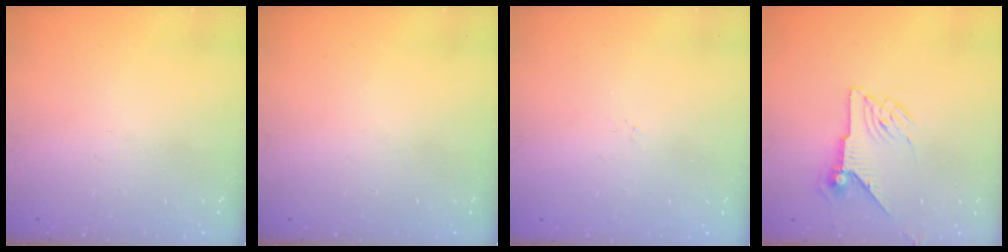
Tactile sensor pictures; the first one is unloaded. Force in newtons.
{"total": 0.0}
{"total": 0.0}
{"total": 7.5, "press": 7.5, "slide": 0.4}